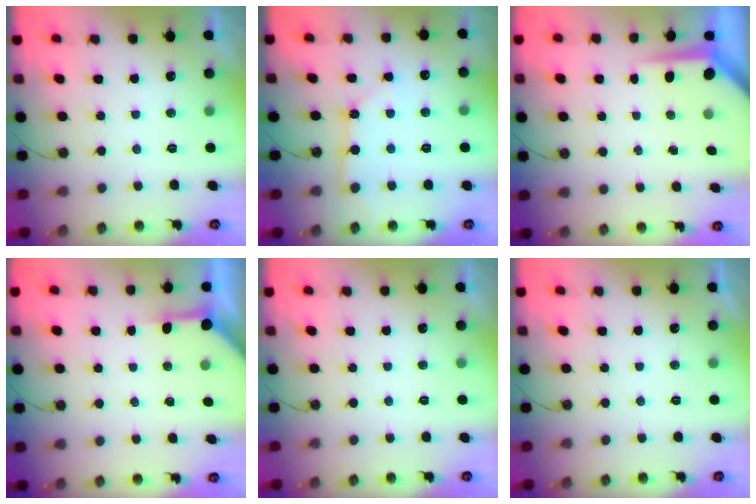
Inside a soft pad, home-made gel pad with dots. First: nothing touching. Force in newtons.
{"total": 2.3, "press": 2.3, "slide": 0.2}
{"total": 5.7, "press": 5.7, "slide": 0.5}
{"total": 3.9, "press": 3.9, "slide": 0.5}
{"total": 0.0}
{"total": 0.0}